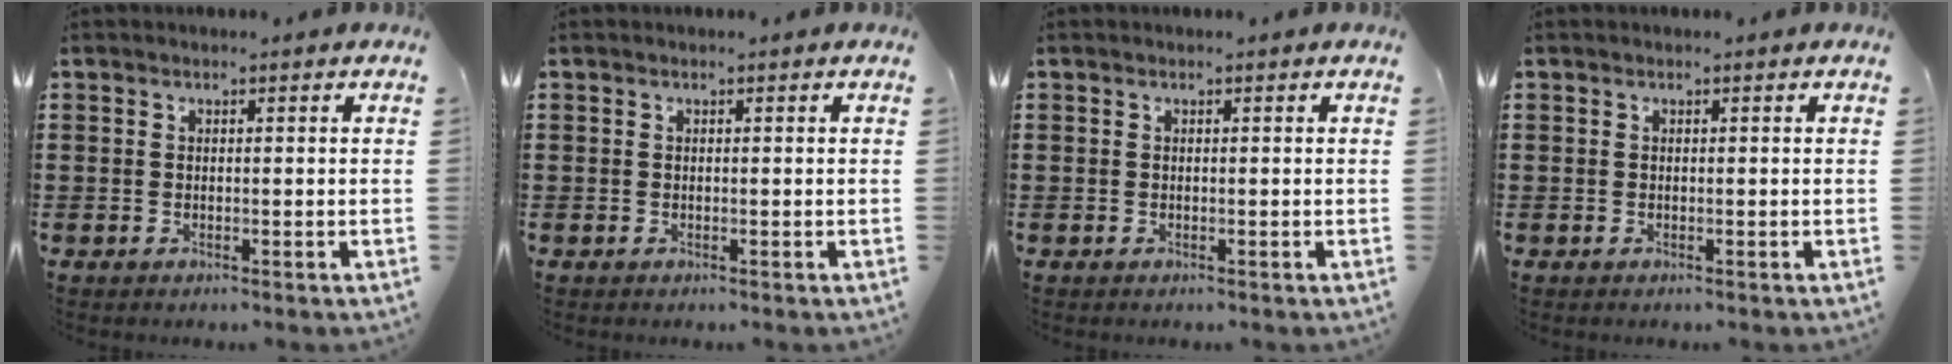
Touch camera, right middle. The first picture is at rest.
{"total": 0.0}
{"total": 0.0}
{"total": 0.0}